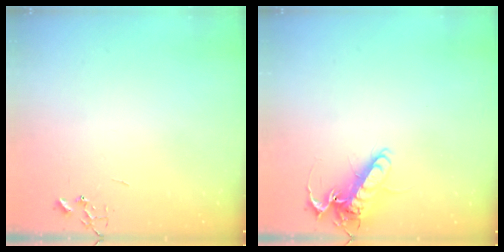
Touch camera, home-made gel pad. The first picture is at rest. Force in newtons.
{"total": 13.7, "press": 13.5, "slide": 2.3}